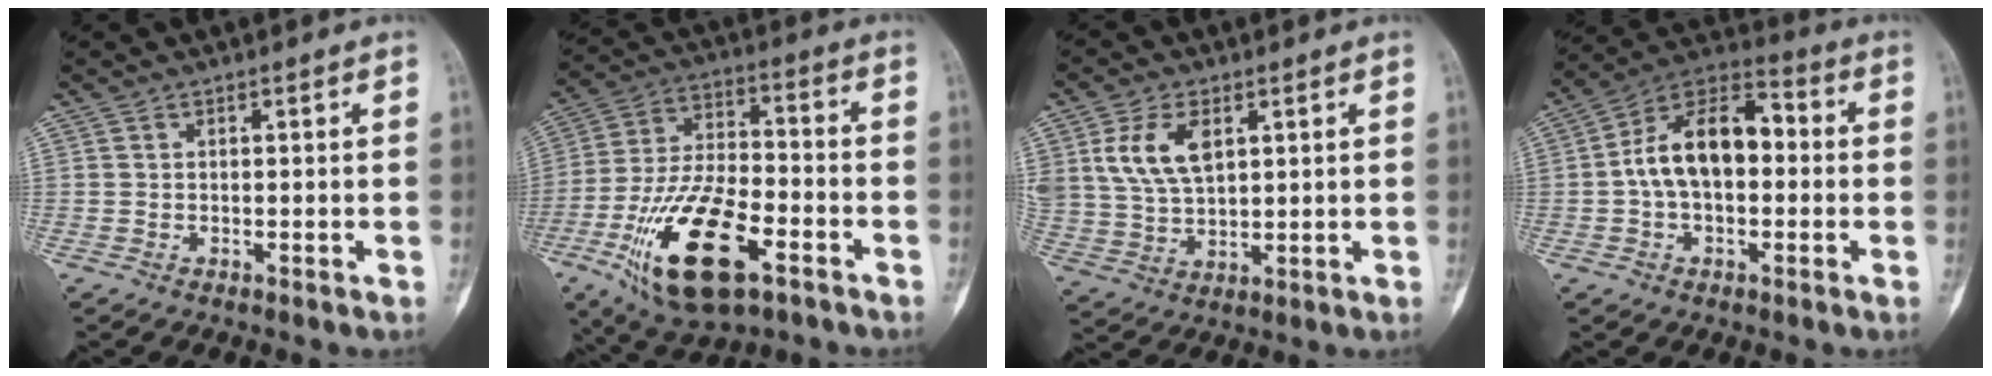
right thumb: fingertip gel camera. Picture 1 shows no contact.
{"total": 20.4, "force": [-9.0, 9.0, 16.0], "torque": [-0.298, 0.038, -0.153]}
{"total": 10.0, "force": [3.6, 5.8, 7.4], "torque": [-0.139, -0.008, 0.077]}
{"total": 14.5, "force": [0.1, 8.8, 11.6], "torque": [-0.182, 0.043, -0.012]}